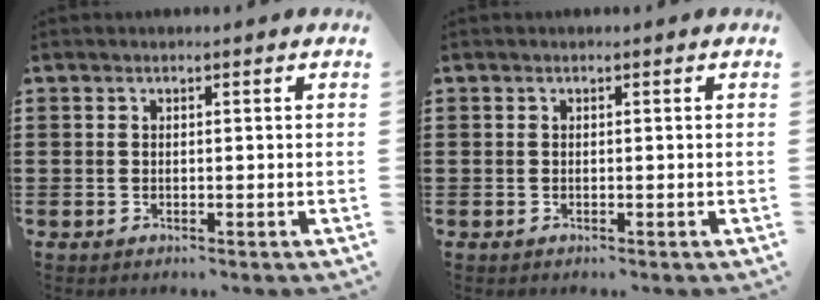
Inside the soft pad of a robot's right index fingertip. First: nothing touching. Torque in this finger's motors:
{"motor_torque": [0.94, 0.93, 0.00, -0.01]}